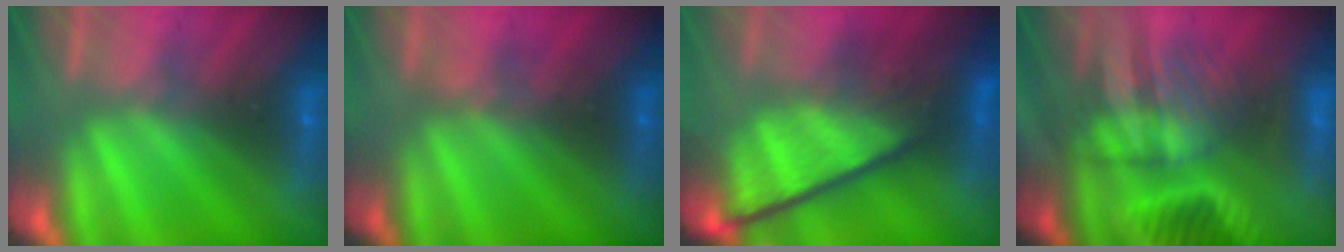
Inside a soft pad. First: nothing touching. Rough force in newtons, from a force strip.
{"total": 3.8}
{"total": 12.7}
{"total": 9.3}